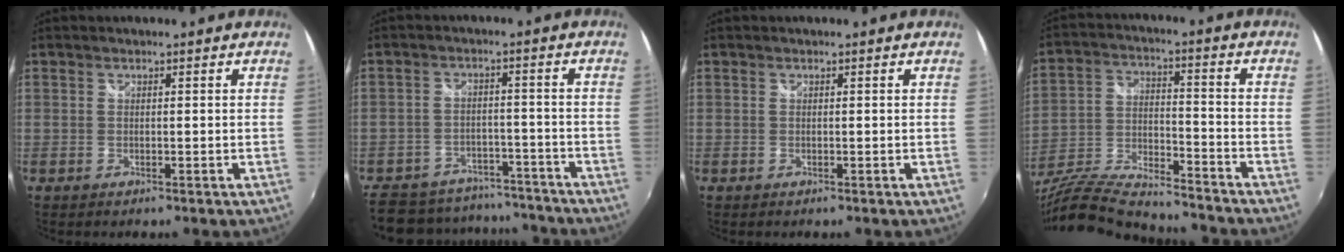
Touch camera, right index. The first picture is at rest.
{"total": 17.4, "force": [-14.5, 8.2, 4.8], "torque": [-0.125, 0.032, -0.189]}
{"total": 0.0}
{"total": 19.8, "force": [-17.0, 3.7, 9.5], "torque": [-0.194, -0.031, -0.288]}